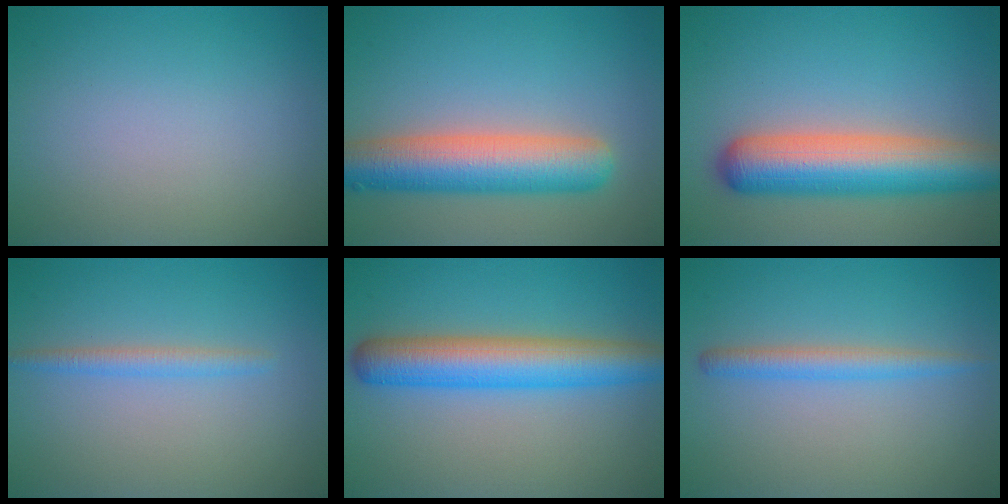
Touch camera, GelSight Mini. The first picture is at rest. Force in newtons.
{"total": 7.8, "press": 7.8, "slide": 0.3}
{"total": 8.4, "press": 8.4, "slide": 0.4}
{"total": 1.6, "press": 1.6, "slide": 0.0}
{"total": 6.9, "press": 6.8, "slide": 0.1}
{"total": 2.2, "press": 2.2, "slide": 0.2}